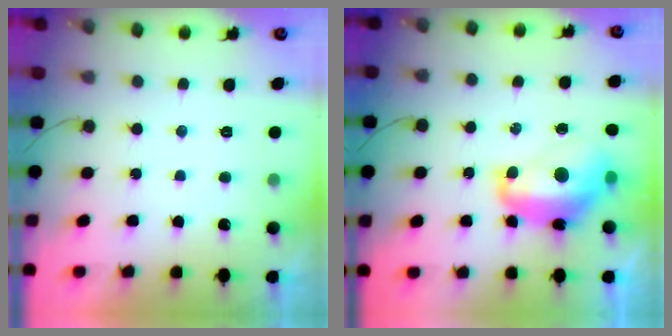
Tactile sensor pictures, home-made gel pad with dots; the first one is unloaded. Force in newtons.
{"total": 12.9, "press": 12.8, "slide": 1.6}